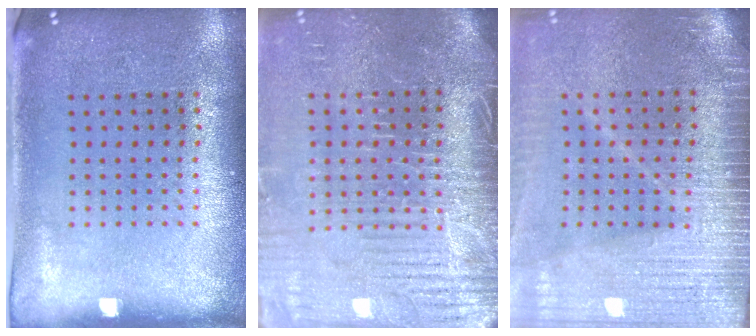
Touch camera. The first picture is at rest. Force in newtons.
{"total": 4.3, "press": 3.8, "slide": 2.1}
{"total": 3.9, "press": 3.4, "slide": 1.9}